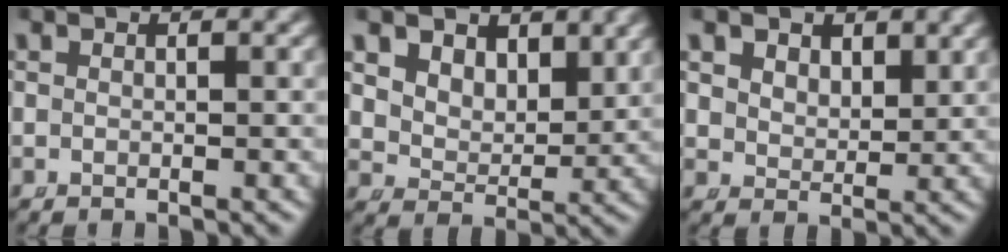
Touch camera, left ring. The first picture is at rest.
{"total": 6.7, "force": [3.2, 5.2, 2.8], "torque": [-0.074, -0.012, 0.052]}
{"total": 2.9, "force": [2.0, 1.7, 1.1], "torque": [-0.026, -0.016, 0.049]}